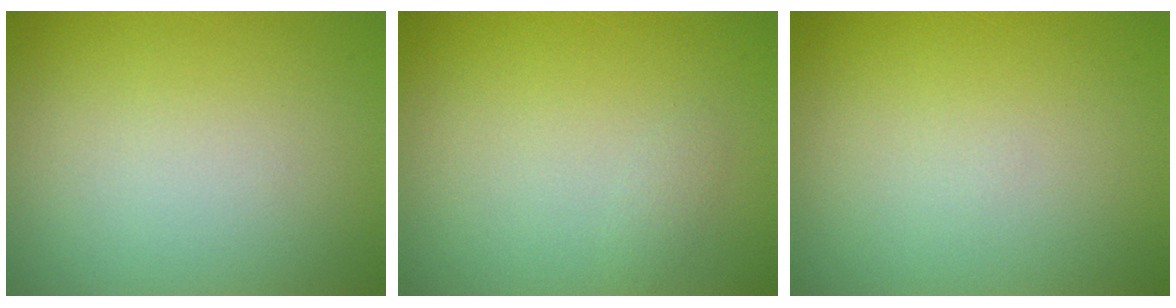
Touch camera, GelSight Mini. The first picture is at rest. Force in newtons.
{"total": 0.7, "press": 0.7, "slide": 0.0}
{"total": 0.0}